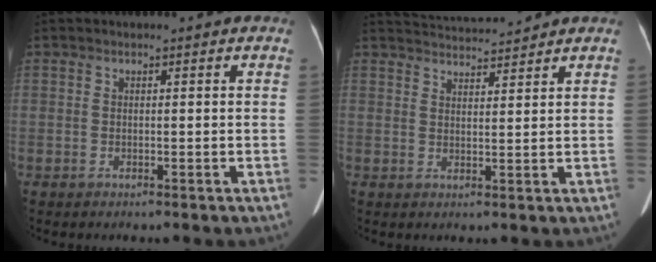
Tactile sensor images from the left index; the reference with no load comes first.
{"total": 6.0, "force": [6.0, -0.2, 0.6], "torque": [-0.016, 0.019, 0.092]}